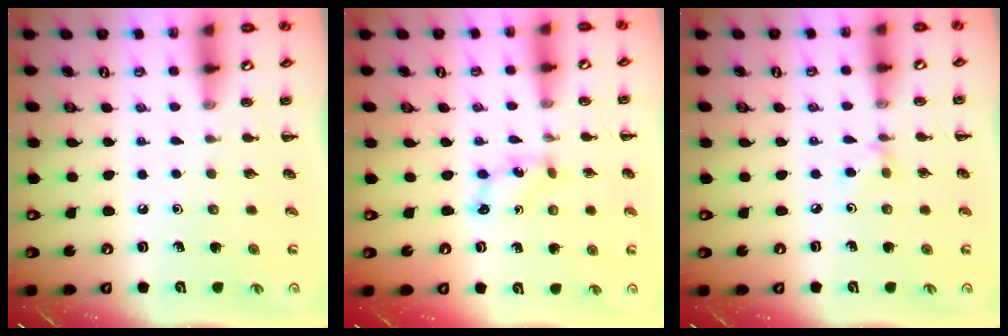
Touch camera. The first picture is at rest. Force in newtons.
{"total": 1.8, "press": 1.8, "slide": 0.3}
{"total": 2.8, "press": 2.6, "slide": 0.9}